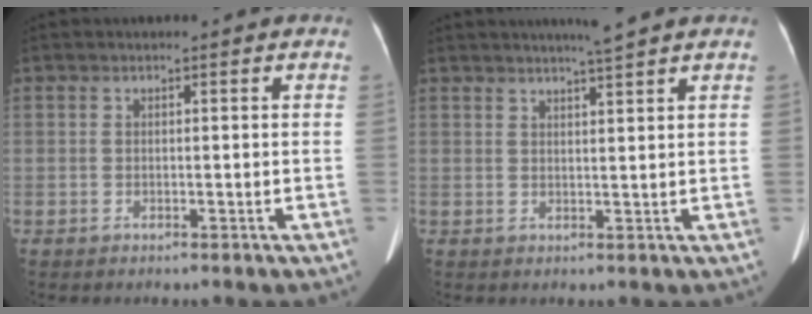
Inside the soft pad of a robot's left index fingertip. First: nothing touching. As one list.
[{"total": 4.1, "force": [3.5, -0.9, 2.0], "torque": [-0.031, 0.002, 0.053]}]